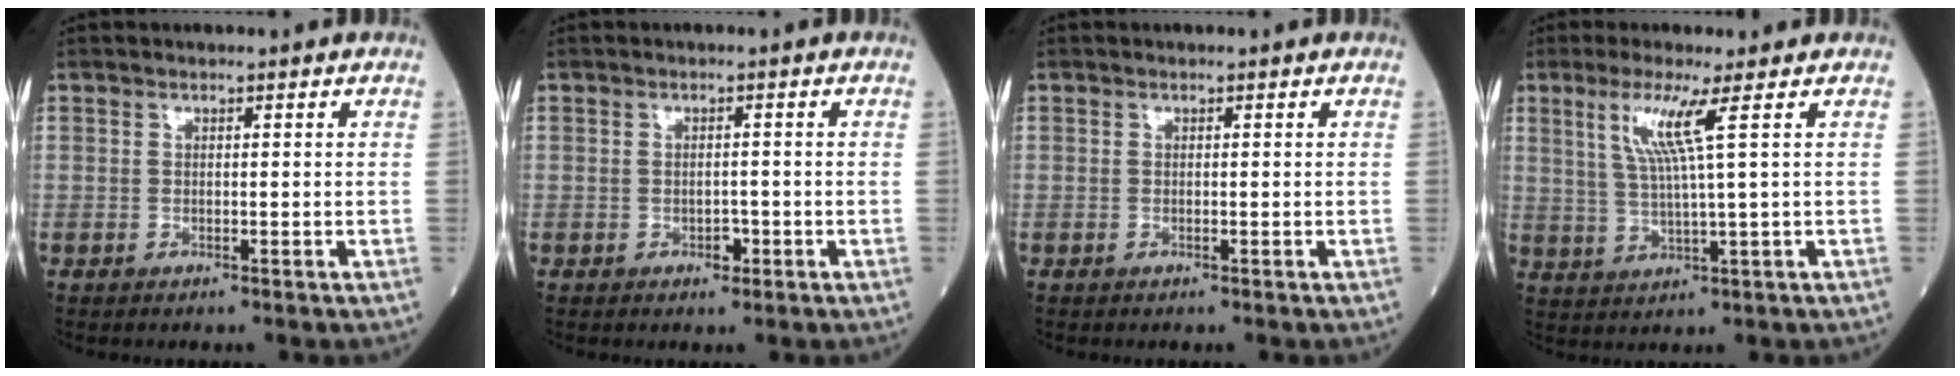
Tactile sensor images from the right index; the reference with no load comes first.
{"total": 1.6, "force": [-0.6, 1.0, 1.1], "torque": [-0.017, 0.001, -0.006]}
{"total": 0.0}
{"total": 6.2, "force": [2.5, -1.2, 5.6], "torque": [-0.114, -0.004, 0.054]}